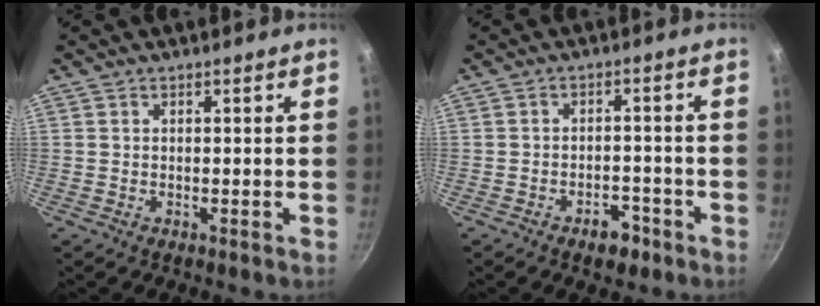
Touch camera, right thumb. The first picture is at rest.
{"total": 4.5, "force": [-2.9, 2.4, 2.5], "torque": [-0.024, 0.021, -0.042]}